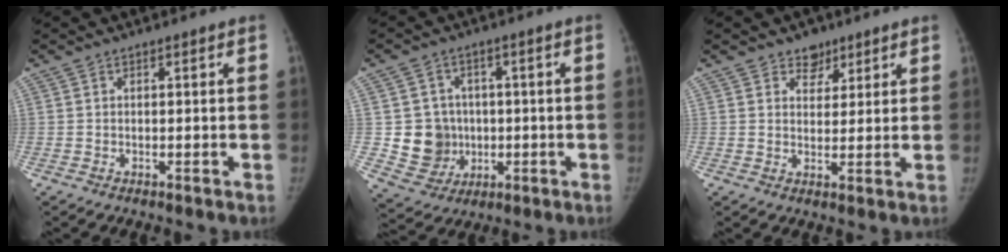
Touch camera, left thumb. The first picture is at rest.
{"total": 9.4, "force": [-0.2, 8.9, 3.0], "torque": [-0.014, 0.006, 0.010]}
{"total": 4.2, "force": [2.9, 2.9, 1.1], "torque": [0.009, -0.017, 0.044]}